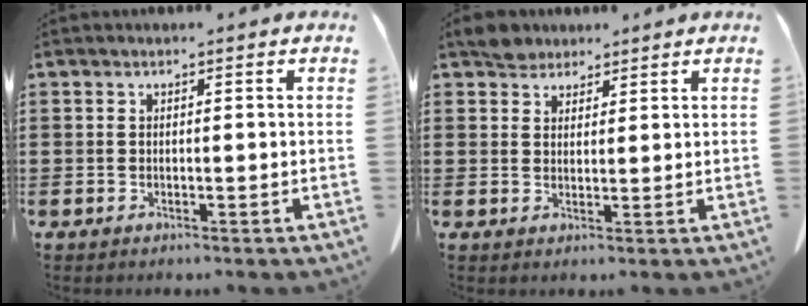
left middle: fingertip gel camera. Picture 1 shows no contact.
{"total": 3.6, "force": [3.1, 1.6, 0.6], "torque": [-0.013, 0.001, 0.060]}